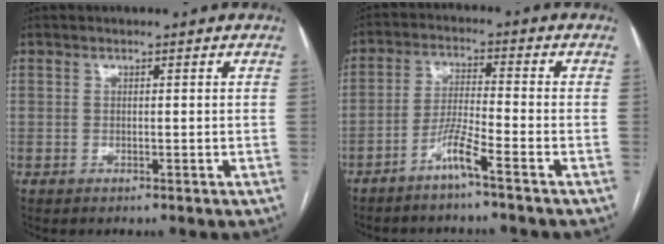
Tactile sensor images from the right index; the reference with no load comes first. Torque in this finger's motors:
{"motor_torque": [0.54, -0.42, 0.11, 0.03]}